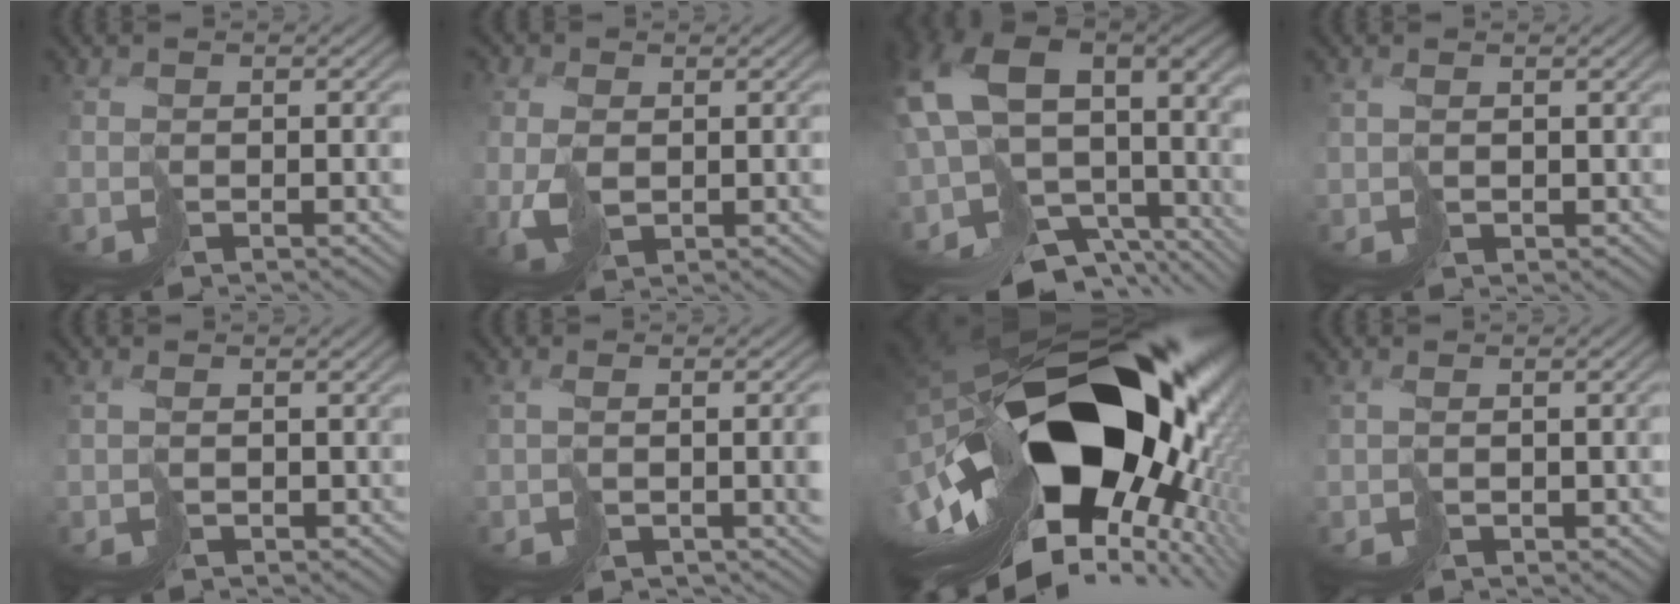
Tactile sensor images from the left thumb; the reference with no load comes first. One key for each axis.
{"total": 3.9, "fx": 0.6, "fy": 2.2, "fz": 3.2, "tx": -0.081, "ty": 0.002, "tz": 0.017}
{"total": 15.5, "fx": -3.6, "fy": 10.8, "fz": 10.5, "tx": -0.261, "ty": -0.050, "tz": -0.013}
{"total": 1.8, "fx": 1.2, "fy": 0.9, "fz": 1.0, "tx": -0.029, "ty": 0.000, "tz": 0.029}
{"total": 1.9, "fx": 1.0, "fy": 1.2, "fz": 1.1, "tx": -0.029, "ty": -0.001, "tz": 0.027}
{"total": 4.7, "fx": 0.4, "fy": 2.3, "fz": 4.1, "tx": -0.082, "ty": -0.014, "tz": 0.027}
{"total": 21.0, "fx": -2.9, "fy": 12.1, "fz": 16.8, "tx": -0.332, "ty": -0.047, "tz": -0.038}
{"total": 2.6, "fx": 0.8, "fy": 1.2, "fz": 2.2, "tx": -0.049, "ty": 0.000, "tz": 0.023}